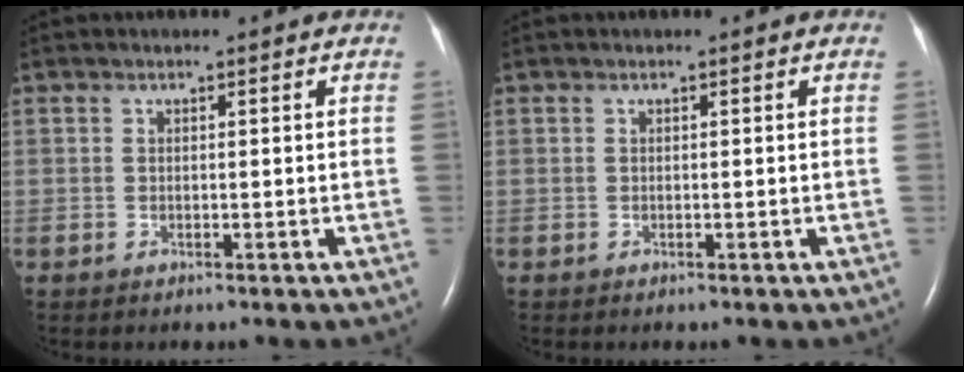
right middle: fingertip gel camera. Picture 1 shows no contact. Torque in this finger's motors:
{"motor_torque": [-0.14, -0.16, 0.00, 0.00]}